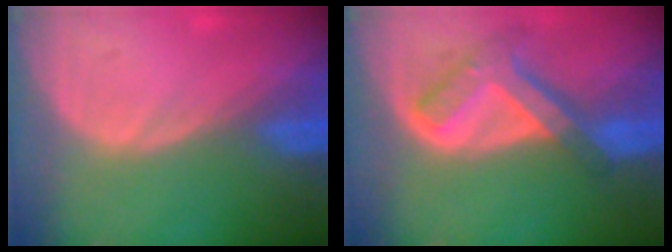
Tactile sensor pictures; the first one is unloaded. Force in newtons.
{"total": 7.7, "press": 6.5, "slide": 4.0}